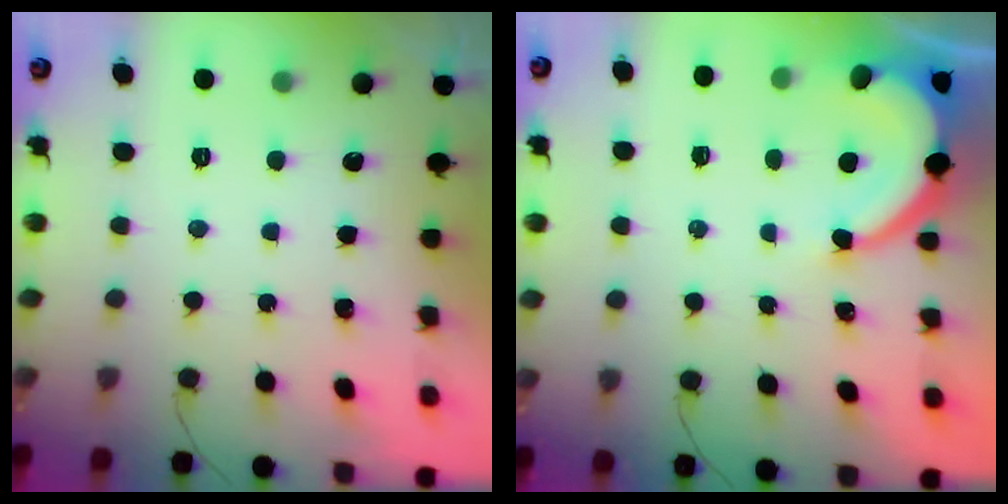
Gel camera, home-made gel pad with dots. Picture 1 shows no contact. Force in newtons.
{"total": 6.4, "press": 6.3, "slide": 0.6}